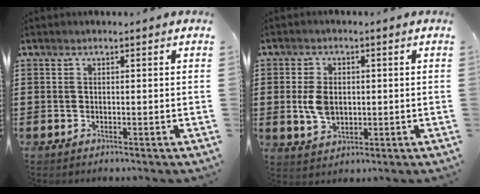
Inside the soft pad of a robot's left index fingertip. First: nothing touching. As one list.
[{"total": 5.2, "force": [0.2, 3.5, 3.9], "torque": [-0.101, 0.002, -0.002]}]